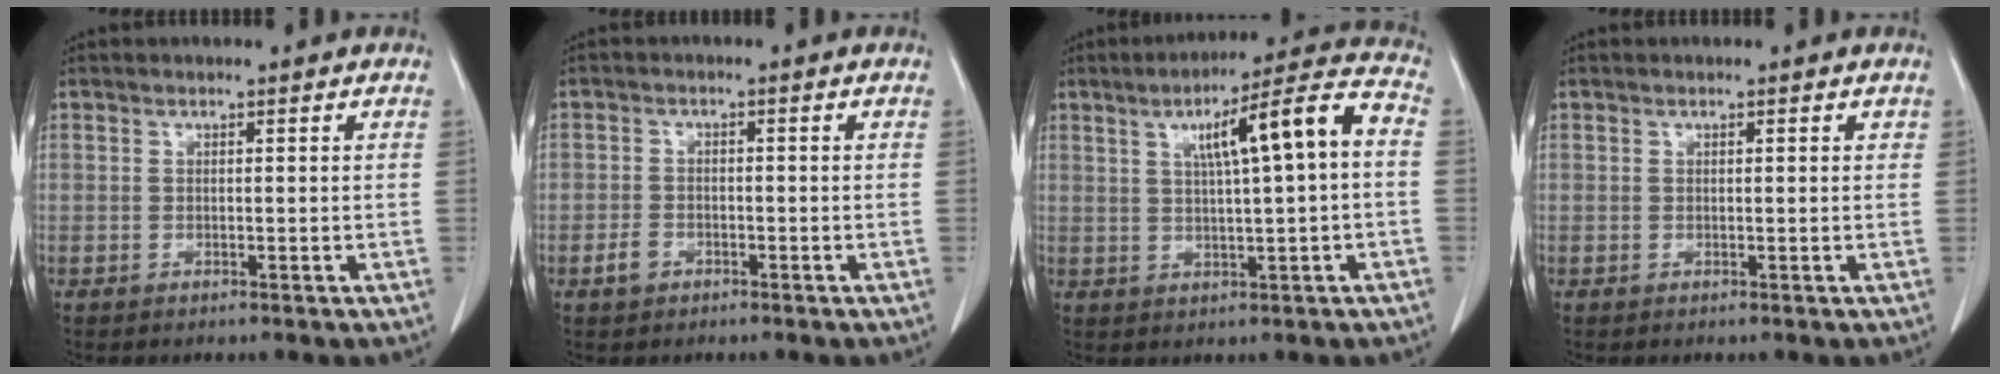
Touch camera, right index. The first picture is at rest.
{"total": 2.8, "force": [-1.5, 2.0, 1.3], "torque": [-0.025, 0.006, -0.021]}
{"total": 12.0, "force": [1.9, 1.2, 11.8], "torque": [-0.175, 0.031, 0.029]}
{"total": 0.8, "force": [0.3, 0.4, 0.6], "torque": [-0.011, 0.001, 0.003]}